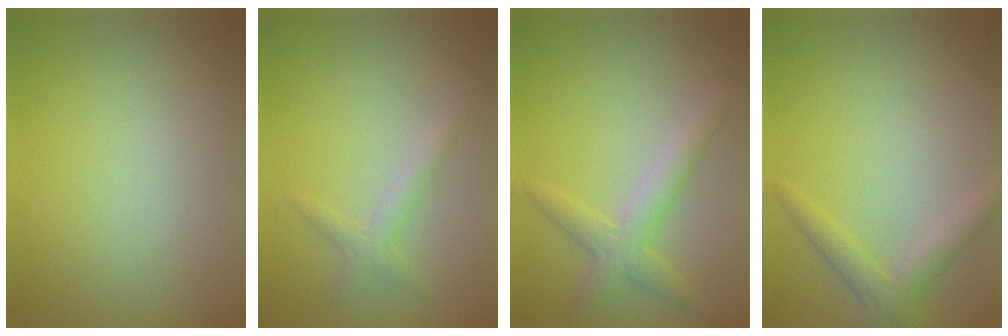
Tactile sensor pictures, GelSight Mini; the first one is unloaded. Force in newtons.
{"total": 1.5, "press": 1.5, "slide": 0.1}
{"total": 3.0, "press": 3.0, "slide": 0.1}
{"total": 2.3, "press": 2.3, "slide": 0.2}